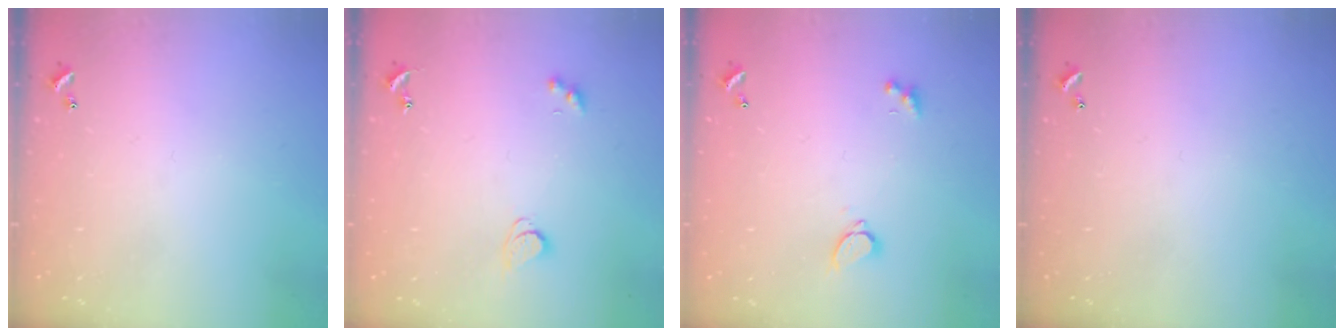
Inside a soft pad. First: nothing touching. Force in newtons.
{"total": 2.4, "press": 2.3, "slide": 0.6}
{"total": 2.2, "press": 2.0, "slide": 0.9}
{"total": 0.0}